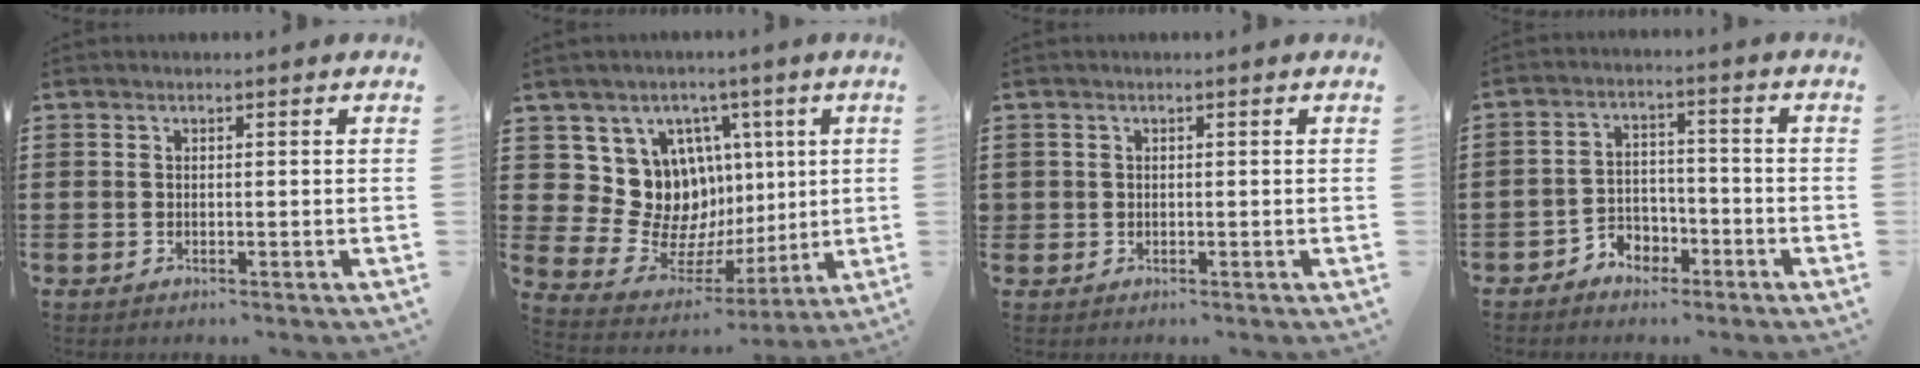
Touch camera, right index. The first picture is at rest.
{"total": 12.2, "force": [3.3, 11.1, 3.8], "torque": [-0.092, -0.041, 0.075]}
{"total": 0.7, "force": [0.0, 0.7, 0.0], "torque": [-0.002, 0.005, -0.001]}
{"total": 3.8, "force": [-2.9, 2.4, 0.8], "torque": [-0.023, 0.011, -0.059]}